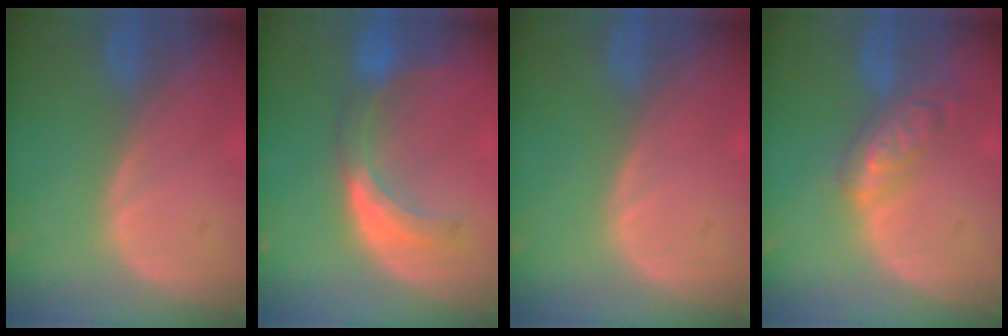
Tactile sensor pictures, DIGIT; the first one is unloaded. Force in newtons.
{"total": 6.3, "press": 6.3, "slide": 0.1}
{"total": 0.0}
{"total": 5.9, "press": 5.1, "slide": 2.9}